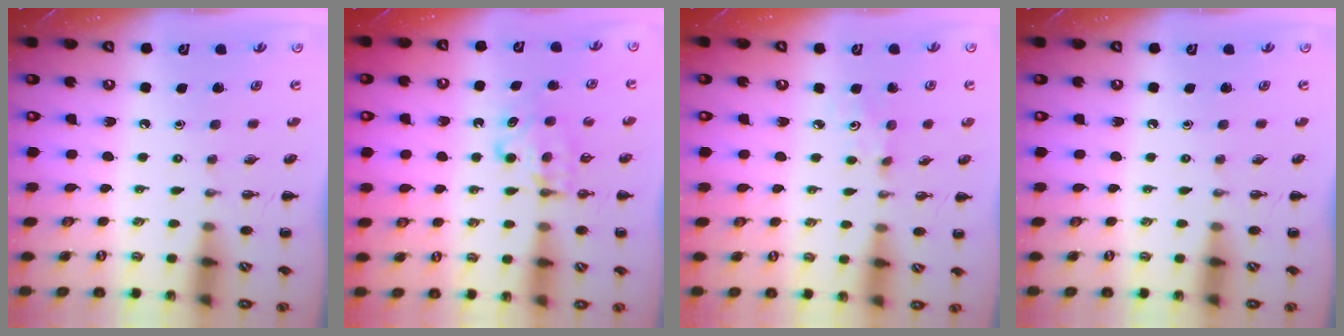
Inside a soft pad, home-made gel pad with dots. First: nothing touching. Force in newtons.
{"total": 6.0, "press": 6.0, "slide": 0.7}
{"total": 2.8, "press": 2.7, "slide": 0.7}
{"total": 0.0}